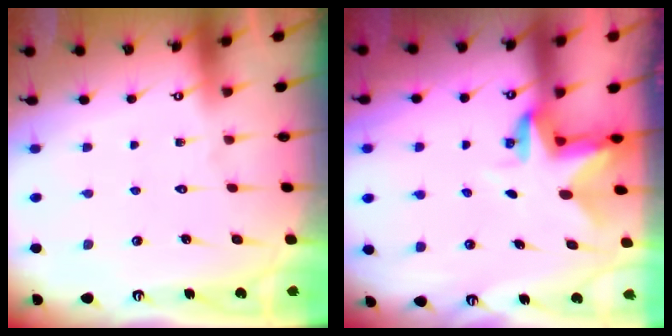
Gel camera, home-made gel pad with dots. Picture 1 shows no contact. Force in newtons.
{"total": 3.1, "press": 3.1, "slide": 0.5}